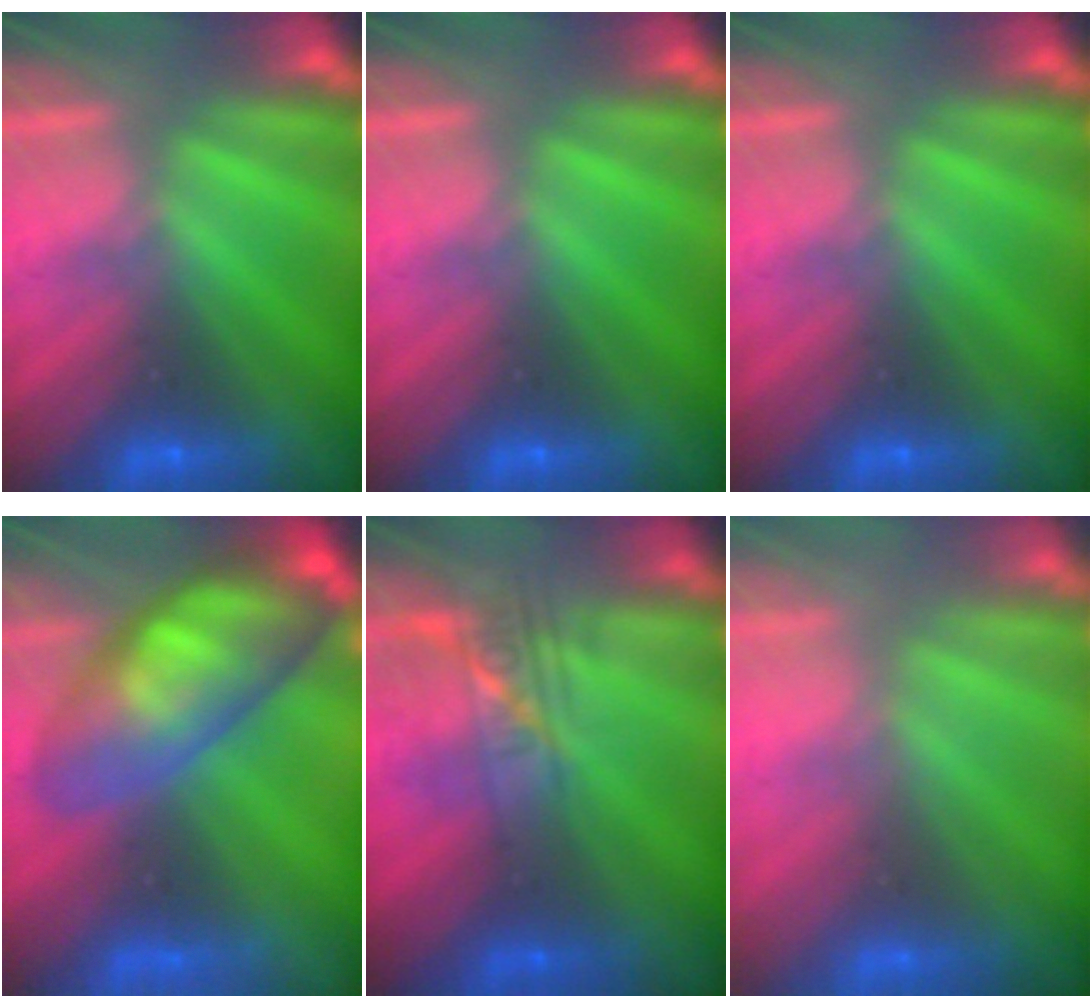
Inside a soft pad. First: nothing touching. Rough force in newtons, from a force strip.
{"total": 0.0}
{"total": 0.0}
{"total": 8.3}
{"total": 2.2}
{"total": 2.7}